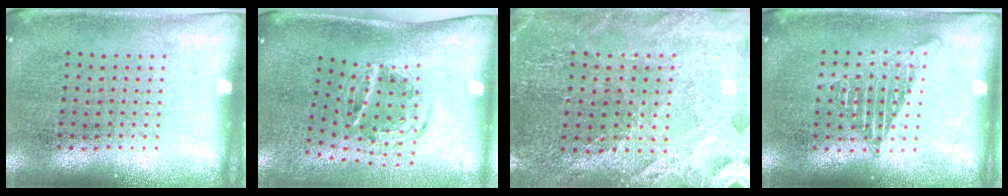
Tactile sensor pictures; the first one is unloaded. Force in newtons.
{"total": 1.2, "press": 1.0, "slide": 0.5}
{"total": 1.7, "press": 1.7, "slide": 0.2}
{"total": 1.2, "press": 1.2, "slide": 0.1}